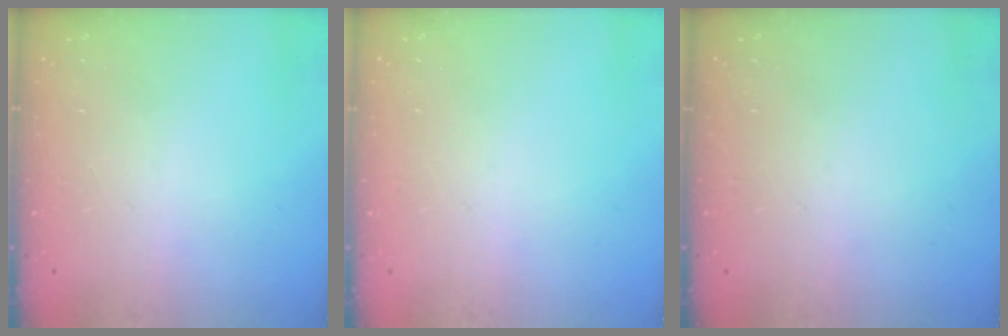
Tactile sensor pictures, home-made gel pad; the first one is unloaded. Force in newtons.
{"total": 0.0}
{"total": 0.0}